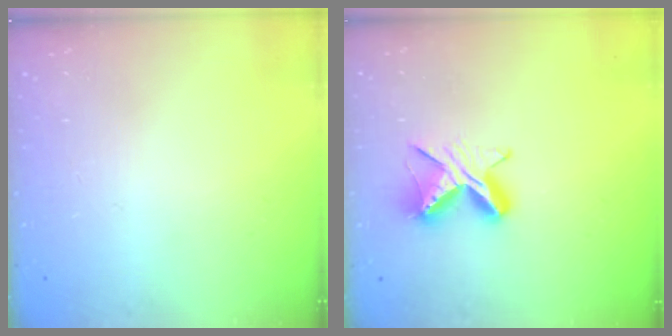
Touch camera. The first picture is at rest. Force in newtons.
{"total": 9.2, "press": 9.2, "slide": 1.0}